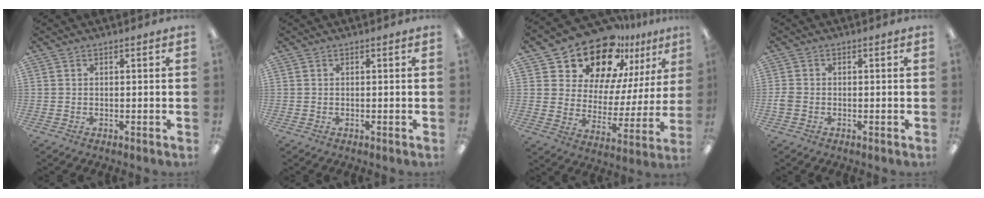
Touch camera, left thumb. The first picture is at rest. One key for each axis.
{"total": 0.0}
{"total": 19.4, "fx": 15.6, "fy": 8.9, "fz": 7.2, "tx": -0.129, "ty": -0.115, "tz": 0.275}
{"total": 2.1, "fx": -0.7, "fy": 1.6, "fz": 1.2, "tx": -0.020, "ty": 0.004, "tz": -0.012}